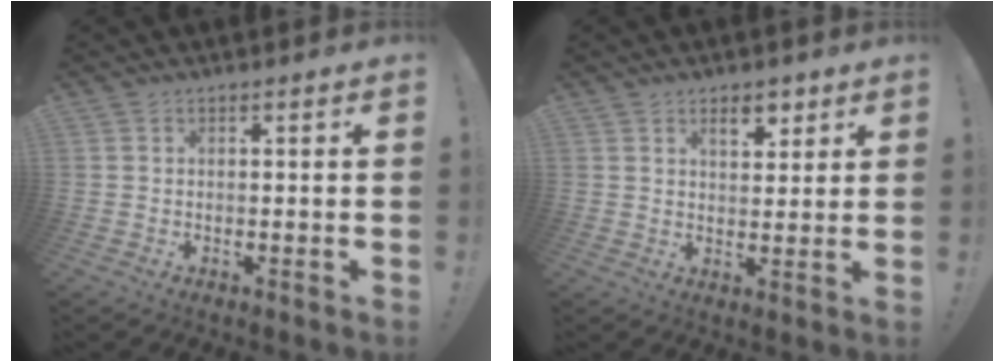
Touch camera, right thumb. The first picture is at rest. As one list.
[{"total": 5.9, "force": [3.5, 3.1, 3.6], "torque": [-0.040, -0.013, 0.058]}]